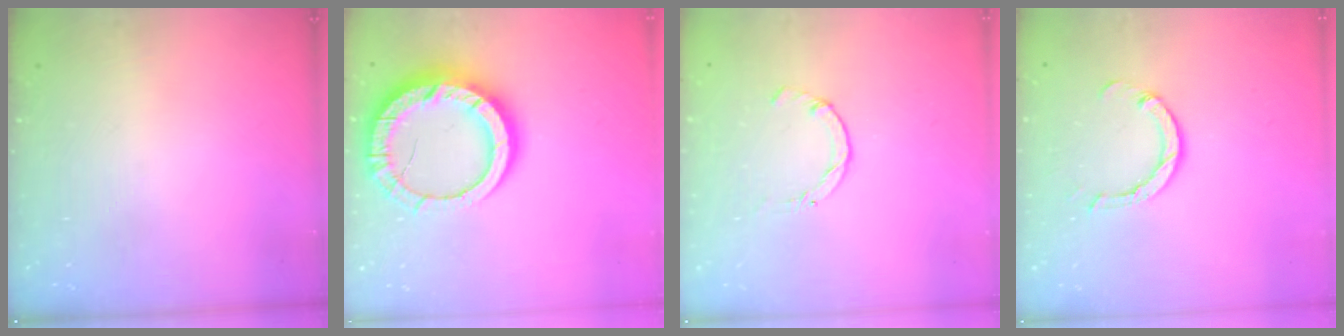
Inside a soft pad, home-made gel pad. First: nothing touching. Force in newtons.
{"total": 16.6, "press": 16.6, "slide": 1.6}
{"total": 0.0}
{"total": 3.6, "press": 3.6, "slide": 0.2}